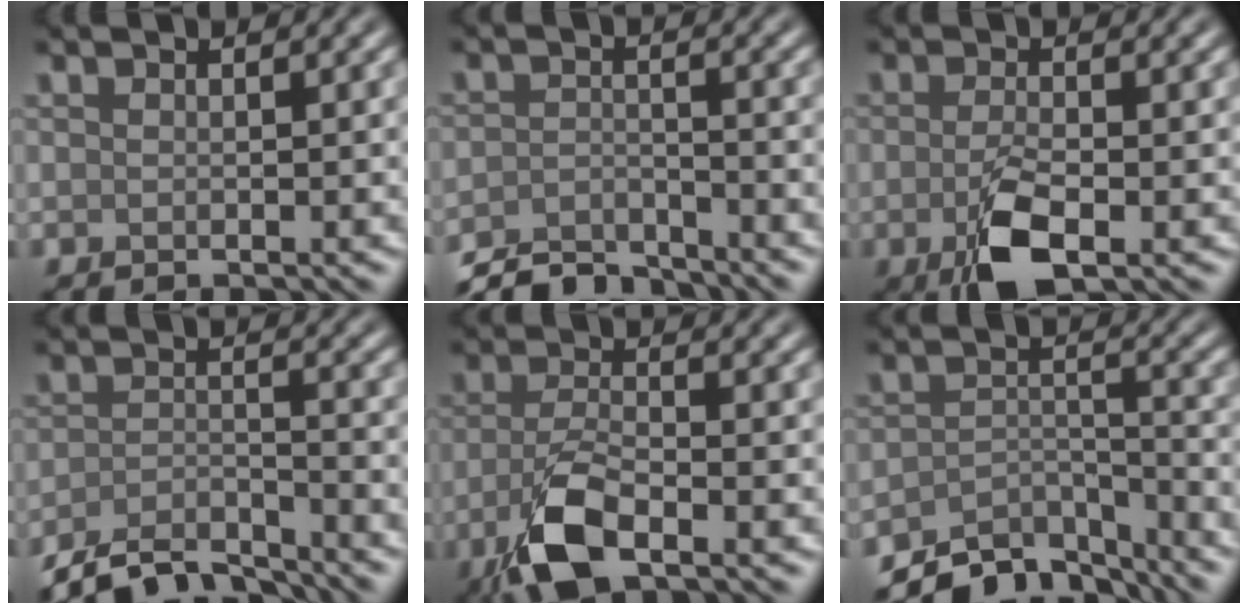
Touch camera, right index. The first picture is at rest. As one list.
[{"total": 5.0, "force": [-4.7, 1.1, 1.3], "torque": [-0.024, -0.005, -0.091]}, {"total": 4.9, "force": [-1.7, 2.0, 4.2], "torque": [-0.087, -0.009, -0.034]}, {"total": 5.7, "force": [-5.2, 1.1, 2.1], "torque": [-0.038, -0.006, -0.097]}, {"total": 5.8, "force": [-2.8, 2.2, 4.5], "torque": [-0.104, -0.009, -0.061]}, {"total": 6.6, "force": [-5.9, 1.8, 2.2], "torque": [-0.034, -0.012, -0.098]}]